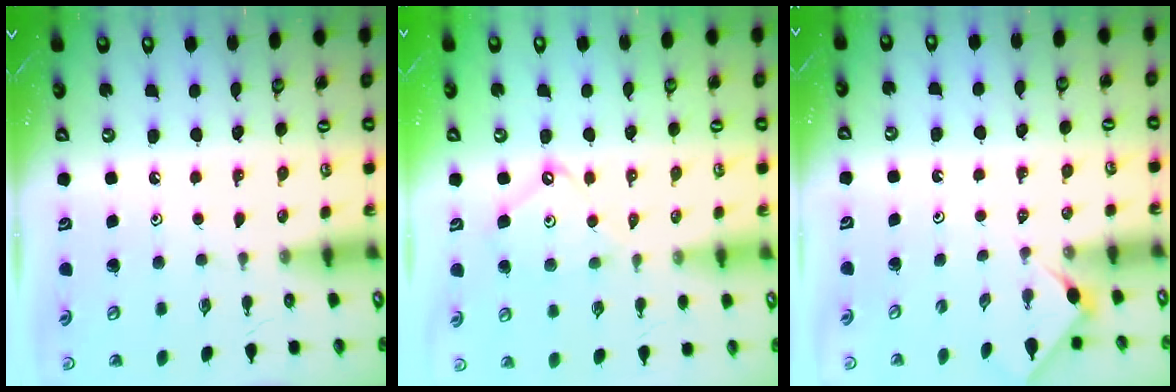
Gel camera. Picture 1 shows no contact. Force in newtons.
{"total": 7.4, "press": 7.4, "slide": 0.7}
{"total": 1.9, "press": 1.8, "slide": 0.4}